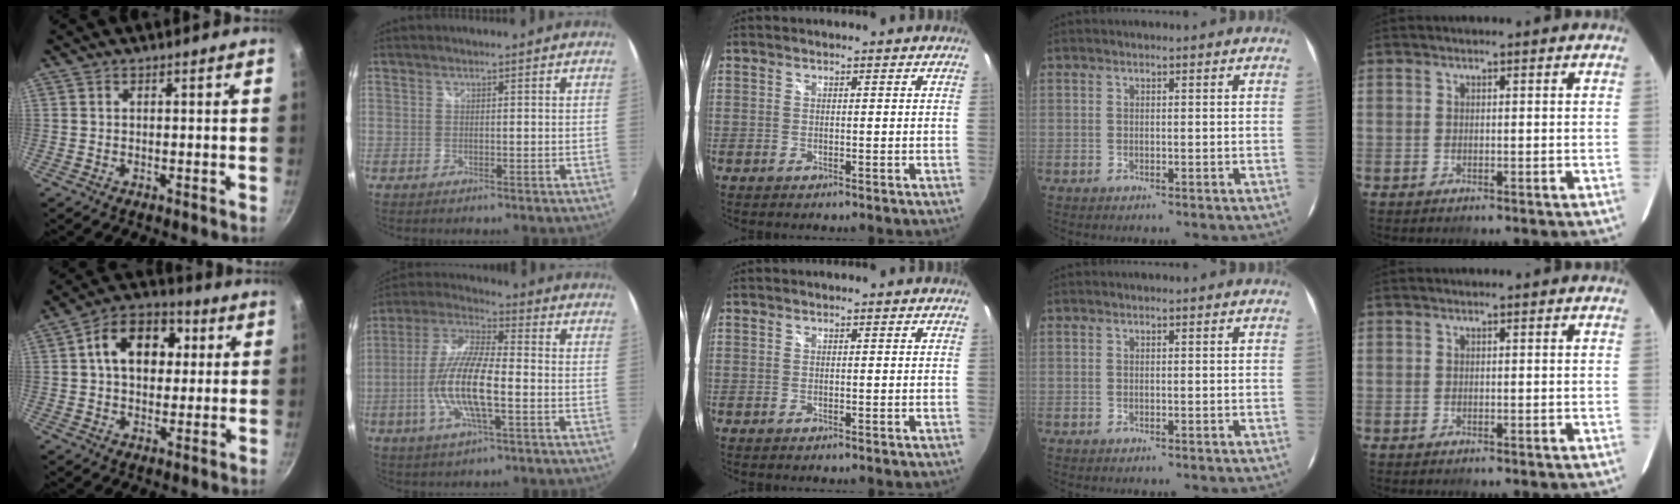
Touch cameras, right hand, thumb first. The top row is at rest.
{"thumb": {"total": 13.8, "force": [3.0, 9.6, 9.4], "torque": [-0.108, 0.016, 0.032]}, "index": {"total": 13.6, "force": [-3.3, 3.4, 12.7], "torque": [-0.260, -0.003, -0.064]}}